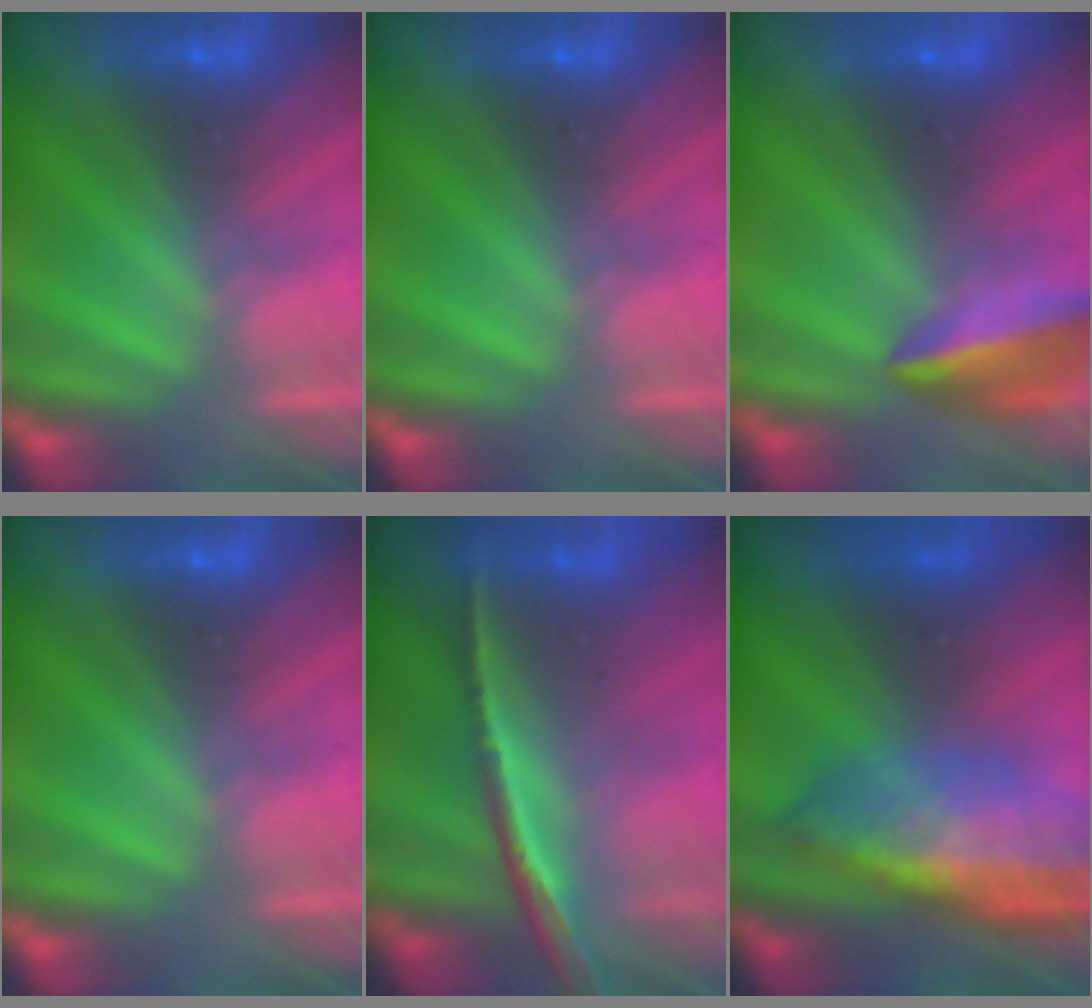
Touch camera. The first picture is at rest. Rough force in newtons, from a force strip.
{"total": 0.0}
{"total": 7.6}
{"total": 0.0}
{"total": 1.5}
{"total": 7.1}